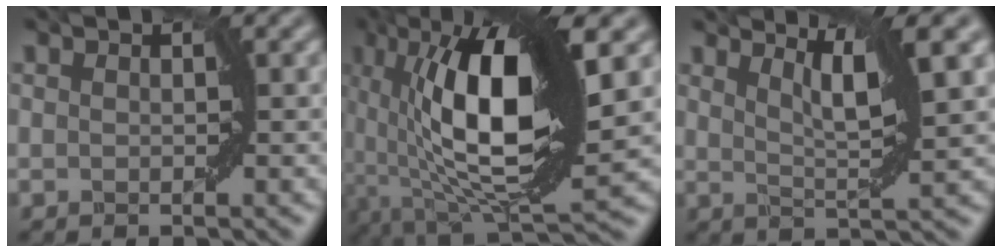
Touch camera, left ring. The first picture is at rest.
{"total": 13.7, "force": [2.0, 4.8, 12.7], "torque": [-0.206, 0.001, 0.029]}
{"total": 5.4, "force": [3.1, 0.7, 4.4], "torque": [-0.064, 0.004, 0.056]}